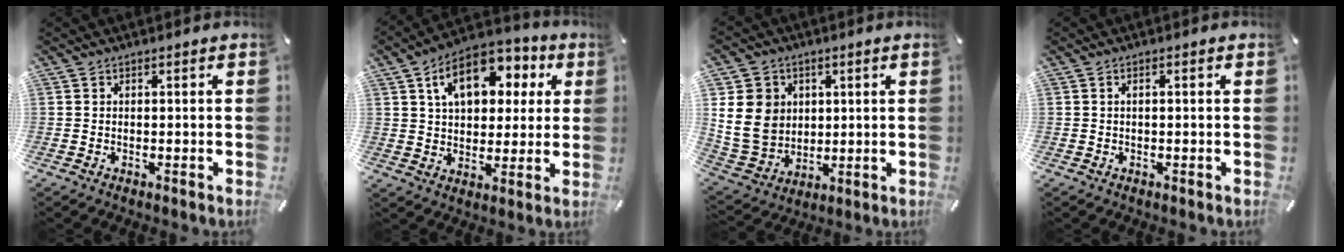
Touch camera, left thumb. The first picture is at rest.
{"total": 14.1, "force": [5.8, 9.5, 8.8], "torque": [-0.137, -0.007, 0.102]}
{"total": 12.1, "force": [2.8, 10.8, 4.7], "torque": [-0.108, -0.008, 0.057]}
{"total": 0.9, "force": [0.0, 0.2, 0.9], "torque": [-0.017, 0.000, 0.000]}